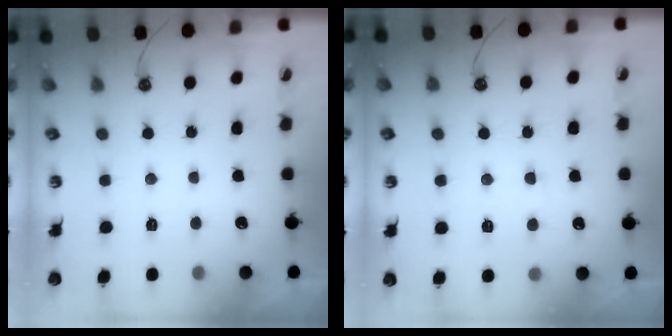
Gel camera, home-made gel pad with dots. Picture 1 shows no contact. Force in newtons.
{"total": 1.8, "press": 1.7, "slide": 0.5}